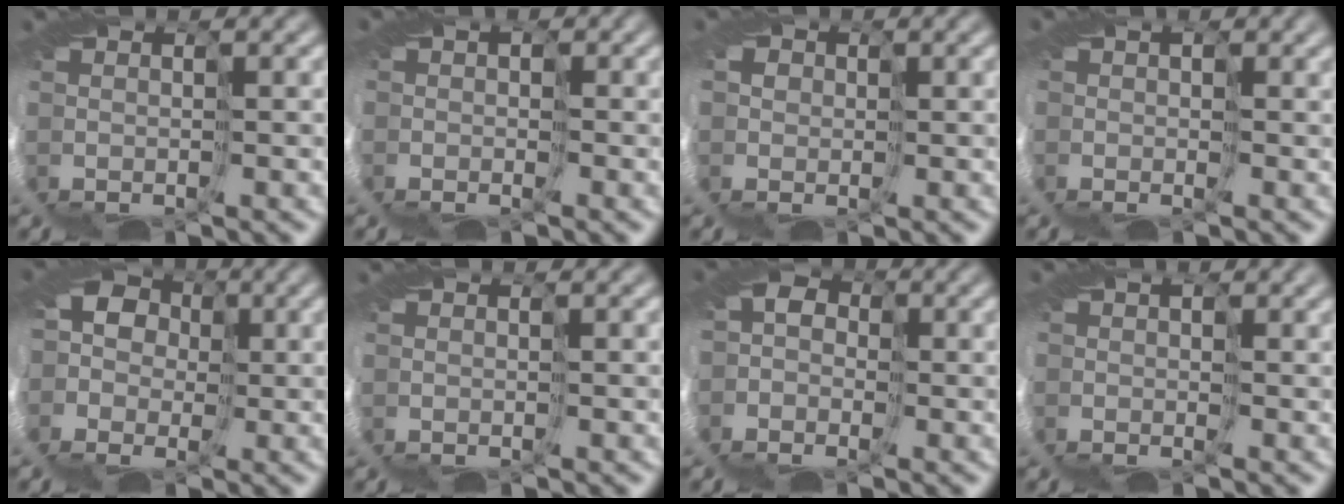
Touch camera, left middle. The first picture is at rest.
{"total": 2.6, "force": [-0.1, 2.3, 1.3], "torque": [-0.019, 0.004, -0.010]}
{"total": 4.9, "force": [0.2, 4.6, 1.8], "torque": [-0.034, 0.008, -0.032]}
{"total": 2.1, "force": [0.7, 1.6, 1.2], "torque": [-0.024, 0.009, 0.002]}
{"total": 8.1, "force": [-1.7, 7.7, 2.2], "torque": [-0.063, 0.001, -0.062]}
{"total": 0.0}
{"total": 4.4, "force": [-1.8, 3.8, 1.5], "torque": [-0.032, 0.005, -0.044]}
{"total": 2.0, "force": [0.6, 1.5, 1.1], "torque": [-0.023, 0.007, 0.003]}